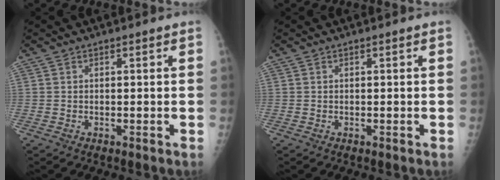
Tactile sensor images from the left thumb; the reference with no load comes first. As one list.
[{"total": 0.0}]